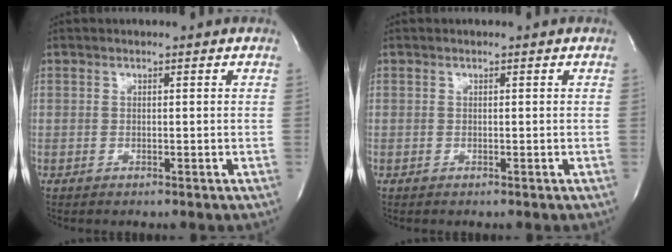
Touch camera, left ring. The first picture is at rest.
{"total": 0.0}